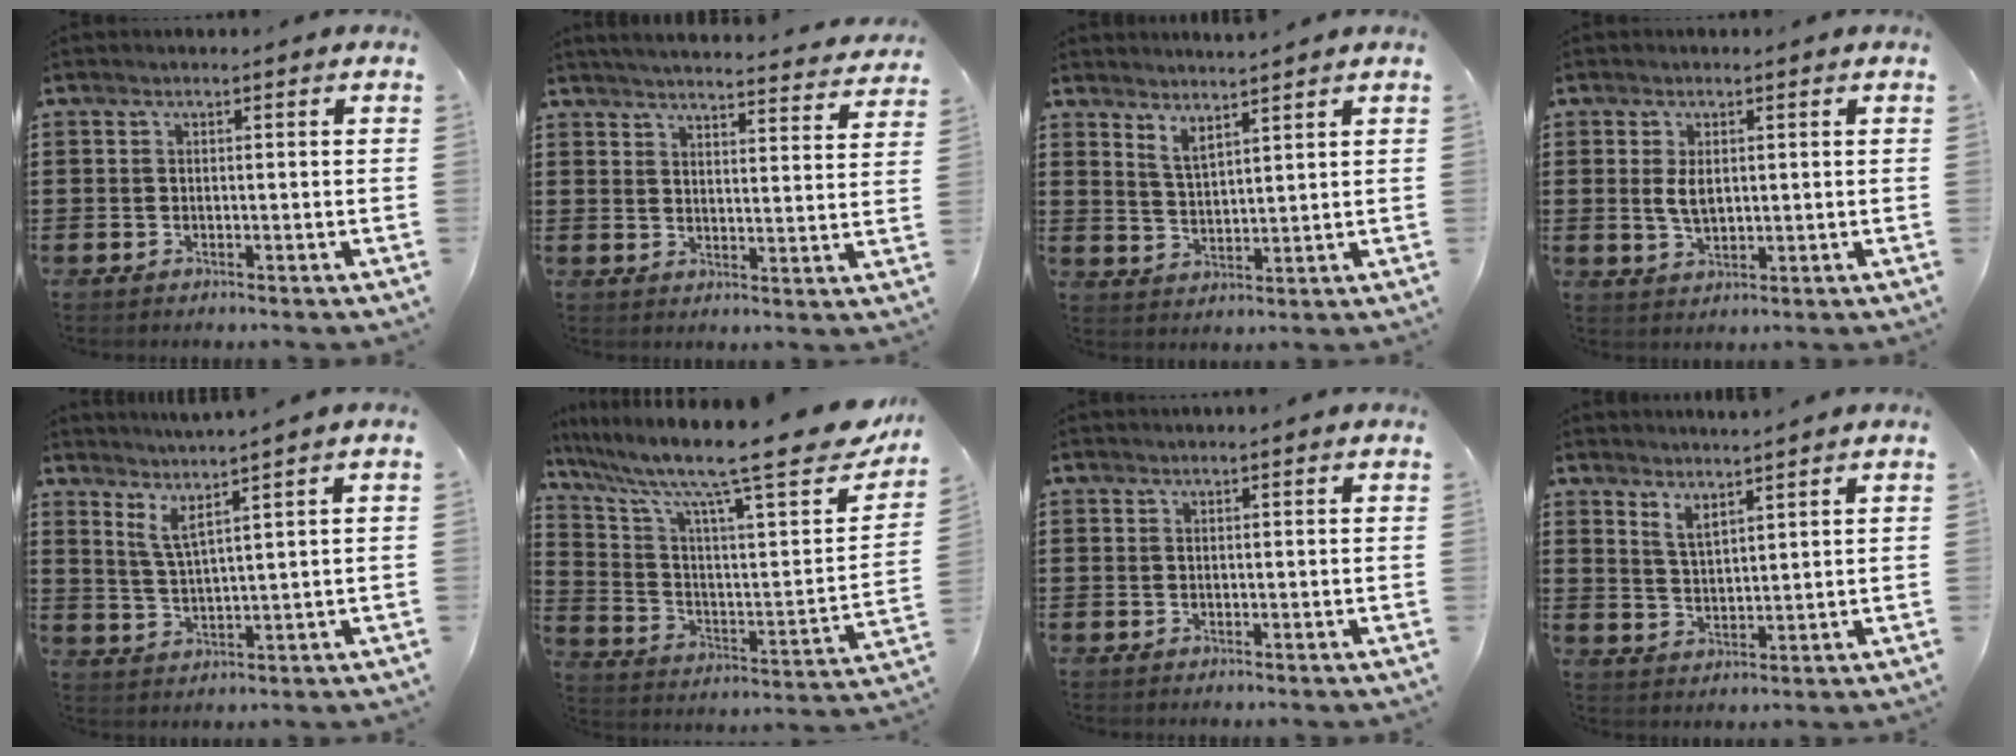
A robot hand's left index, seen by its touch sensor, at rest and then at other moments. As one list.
[{"total": 4.1, "force": [4.0, -0.4, 0.7], "torque": [-0.031, -0.029, 0.068]}, {"total": 3.3, "force": [3.1, 0.2, 1.2], "torque": [-0.031, -0.010, 0.056]}, {"total": 3.5, "force": [0.7, 1.8, 2.9], "torque": [-0.068, 0.002, 0.010]}, {"total": 3.9, "force": [2.8, -0.2, 2.7], "torque": [-0.063, -0.012, 0.045]}, {"total": 14.7, "force": [11.2, 1.7, 9.4], "torque": [-0.188, -0.075, 0.170]}, {"total": 0.5, "force": [0.4, -0.1, 0.3], "torque": [-0.005, -0.001, 0.008]}, {"total": 3.3, "force": [3.0, 0.5, 1.4], "torque": [-0.034, -0.007, 0.054]}]